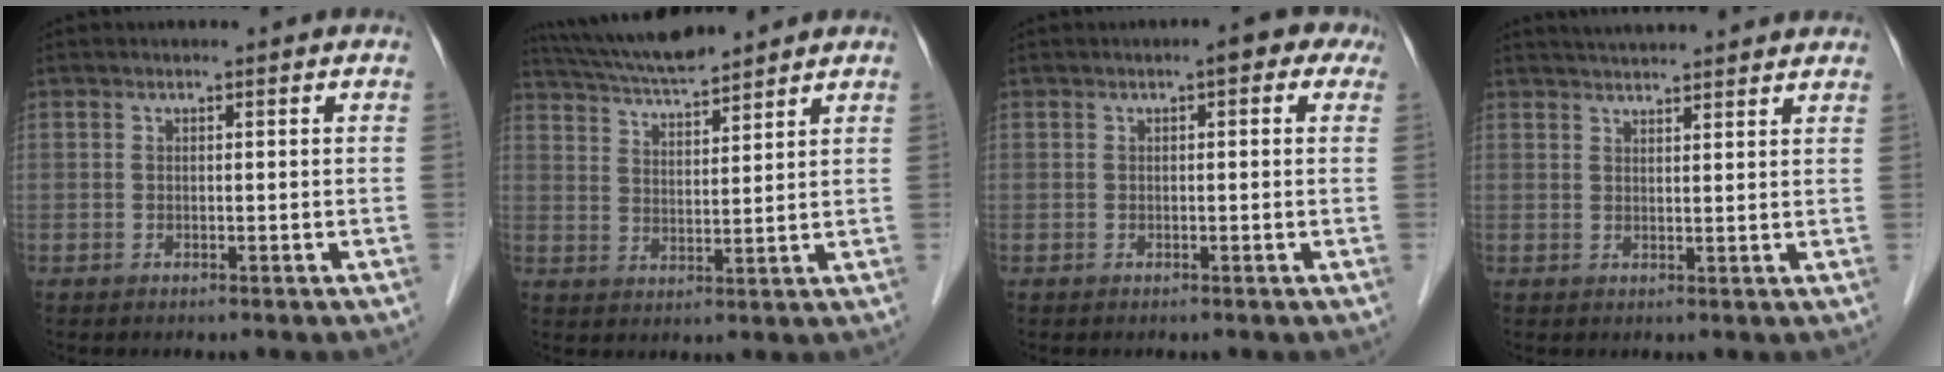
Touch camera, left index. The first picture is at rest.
{"total": 9.8, "force": [9.0, 0.7, 3.7], "torque": [-0.072, 0.023, 0.163]}
{"total": 3.5, "force": [1.5, 1.5, 2.8], "torque": [-0.022, 0.021, 0.008]}
{"total": 10.5, "force": [9.7, 1.0, 4.0], "torque": [-0.058, 0.027, 0.121]}